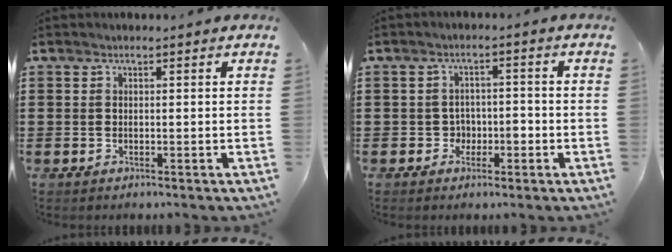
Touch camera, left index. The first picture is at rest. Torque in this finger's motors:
{"motor_torque": [0.05, 0.05, 0.04, 0.02]}